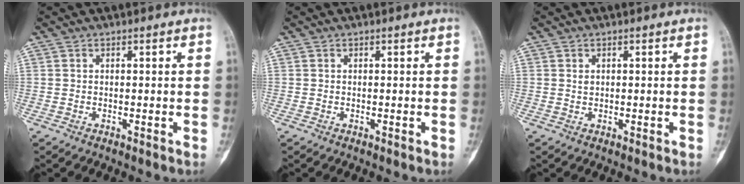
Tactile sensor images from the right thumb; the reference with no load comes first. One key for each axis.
{"total": 0.0}
{"total": 0.8, "fx": 0.3, "fy": 0.6, "fz": 0.4, "tx": 0.000, "ty": 0.002, "tz": 0.005}